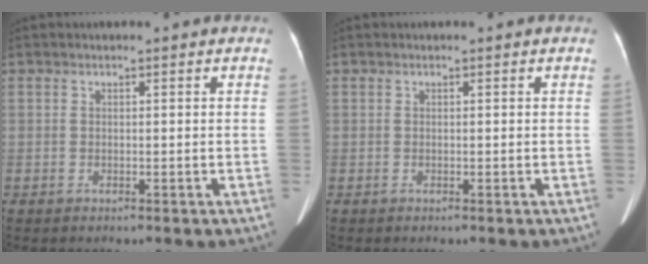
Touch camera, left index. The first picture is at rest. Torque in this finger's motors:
{"motor_torque": [0.05, 0.07, 0.00, 0.00]}